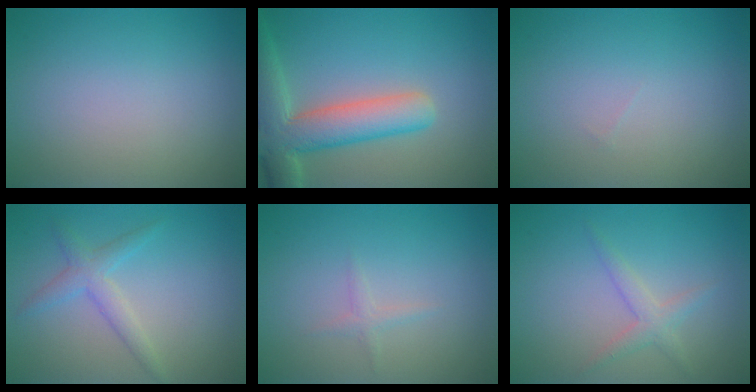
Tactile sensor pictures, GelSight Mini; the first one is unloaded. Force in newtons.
{"total": 7.3, "press": 7.3, "slide": 0.7}
{"total": 0.0}
{"total": 2.3, "press": 2.3, "slide": 0.2}
{"total": 0.8, "press": 0.8, "slide": 0.1}
{"total": 1.8, "press": 1.8, "slide": 0.1}